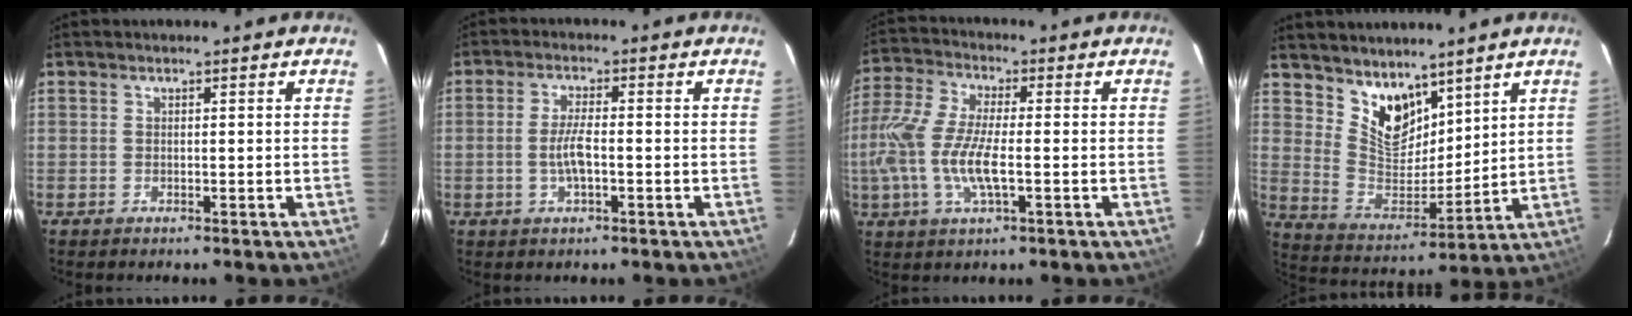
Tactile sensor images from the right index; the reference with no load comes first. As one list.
[{"total": 4.8, "force": [-1.1, 1.3, 4.4], "torque": [-0.087, -0.001, -0.019]}, {"total": 13.1, "force": [-2.2, 4.3, 12.2], "torque": [-0.262, -0.004, -0.051]}, {"total": 11.1, "force": [8.1, 5.9, 4.8], "torque": [-0.085, -0.002, 0.166]}]